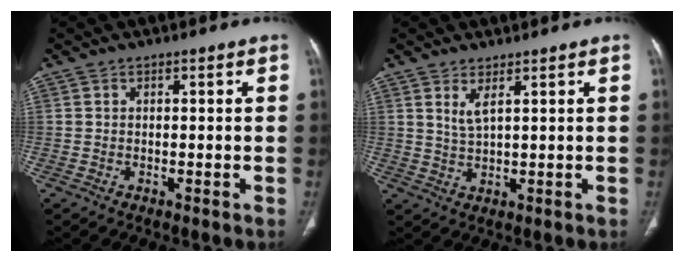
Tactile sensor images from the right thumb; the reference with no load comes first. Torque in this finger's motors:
{"motor_torque": [-0.31, 0.24, -0.07, -0.16, 0.04]}